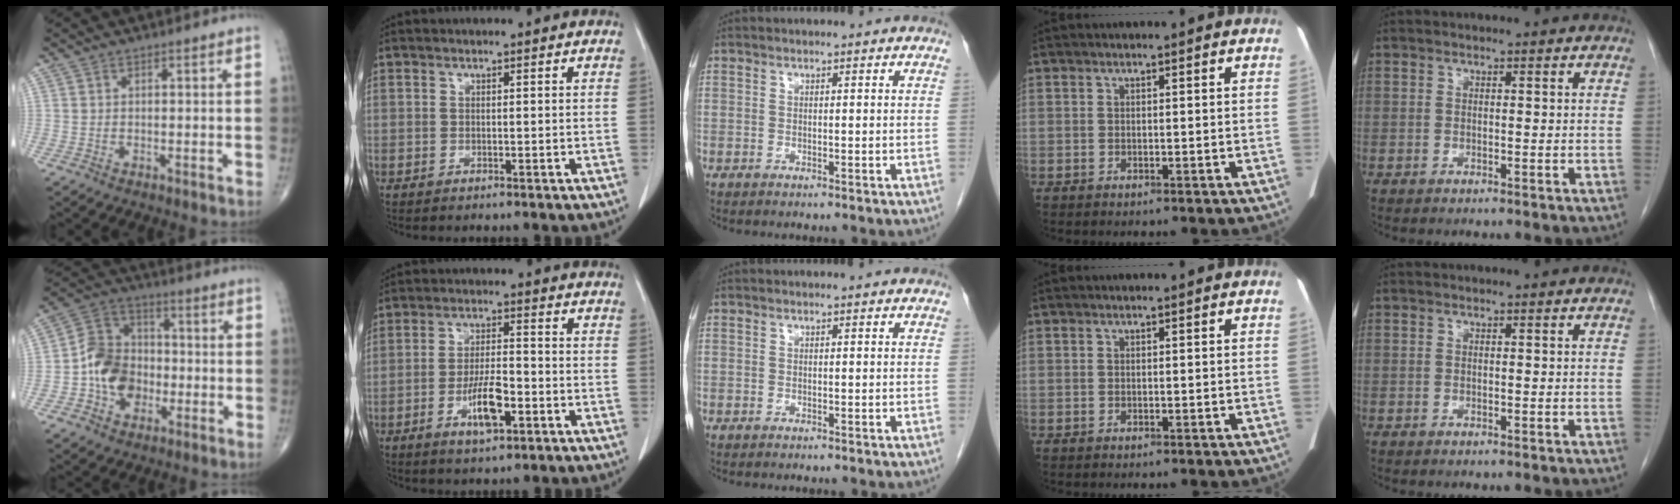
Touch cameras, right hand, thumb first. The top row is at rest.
{"thumb": {"total": 11.7, "force": [-2.8, 9.3, 6.6], "torque": [-0.087, 0.038, -0.059]}, "index": {"total": 7.2, "force": [-2.8, 2.0, 6.3], "torque": [-0.120, -0.001, -0.047]}}